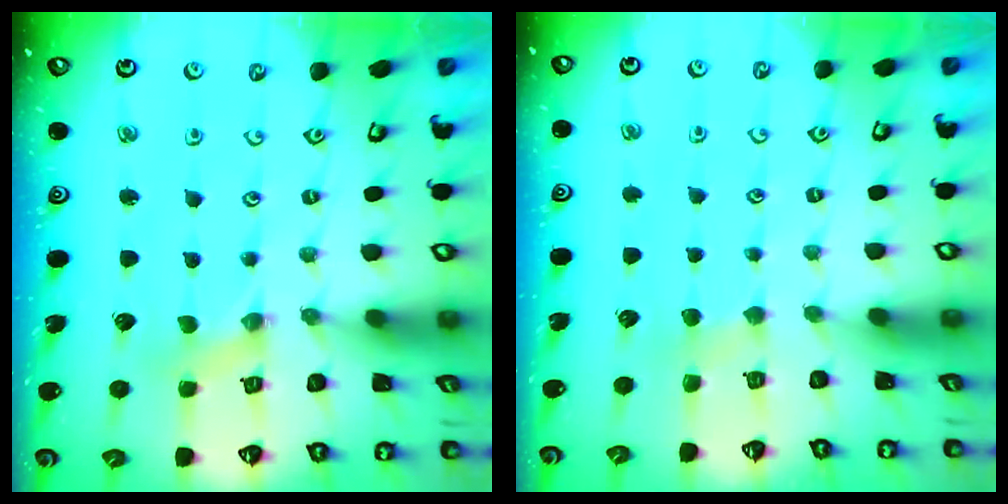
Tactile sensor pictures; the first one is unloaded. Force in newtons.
{"total": 2.4, "press": 2.3, "slide": 0.4}